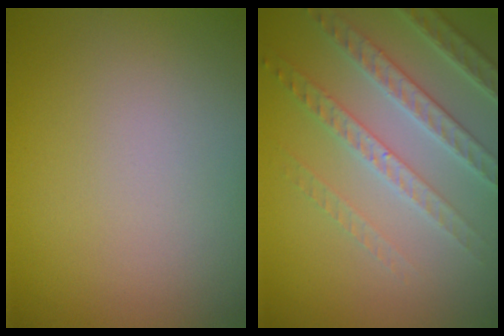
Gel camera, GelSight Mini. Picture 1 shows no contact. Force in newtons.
{"total": 4.4, "press": 4.0, "slide": 1.9}